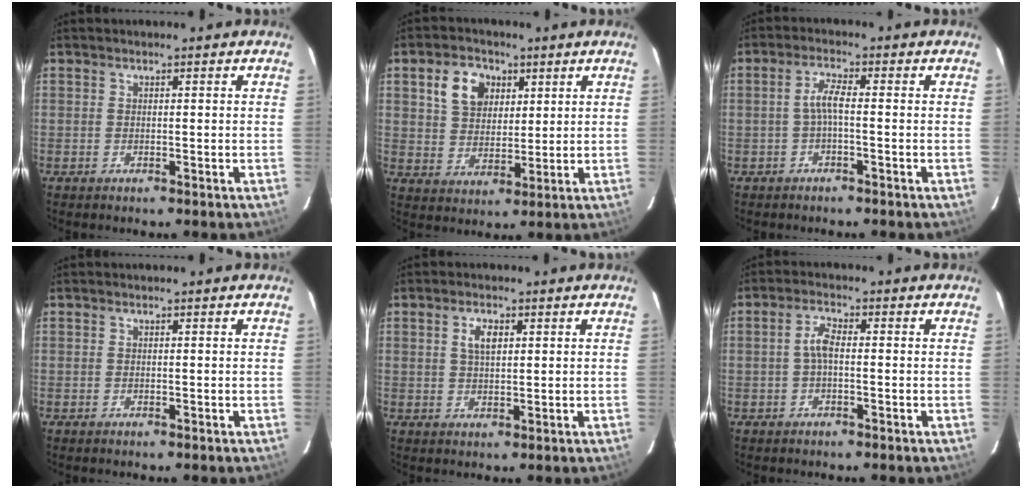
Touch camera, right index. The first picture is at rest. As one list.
[{"total": 8.5, "force": [3.6, 6.2, 4.6], "torque": [-0.089, 0.021, 0.068]}, {"total": 3.0, "force": [-0.7, 0.3, 2.9], "torque": [-0.059, 0.006, -0.013]}, {"total": 0.0}, {"total": 3.4, "force": [1.3, 1.6, 2.8], "torque": [-0.052, 0.005, 0.024]}, {"total": 2.9, "force": [-0.4, 1.0, 2.7], "torque": [-0.057, 0.009, -0.008]}]